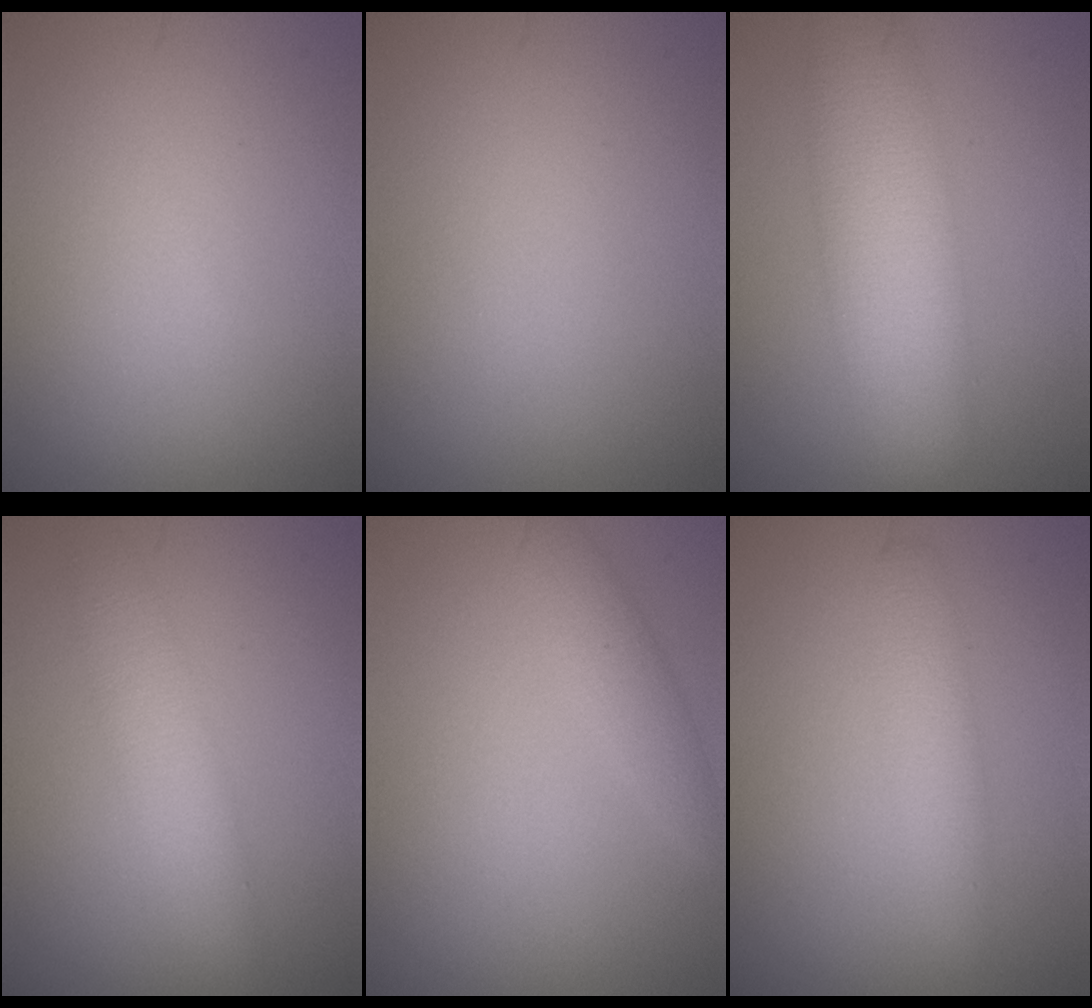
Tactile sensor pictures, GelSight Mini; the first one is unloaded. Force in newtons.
{"total": 0.0}
{"total": 7.3, "press": 7.3, "slide": 0.4}
{"total": 3.4, "press": 3.4, "slide": 0.0}
{"total": 2.0, "press": 2.0, "slide": 0.0}
{"total": 2.4, "press": 2.4, "slide": 0.1}